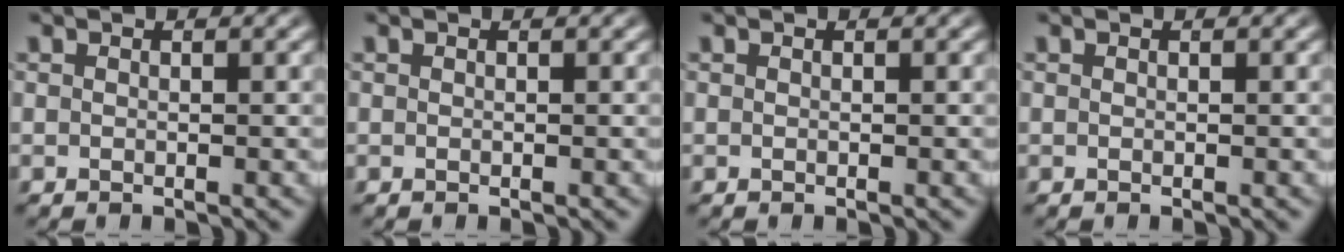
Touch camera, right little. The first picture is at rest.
{"total": 0.0}
{"total": 0.0}
{"total": 0.0}